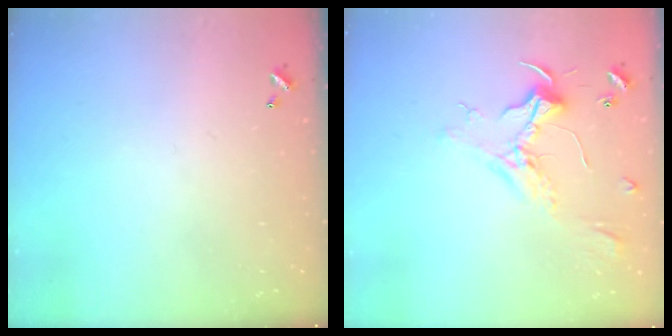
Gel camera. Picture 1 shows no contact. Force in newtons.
{"total": 2.3, "press": 2.2, "slide": 0.8}